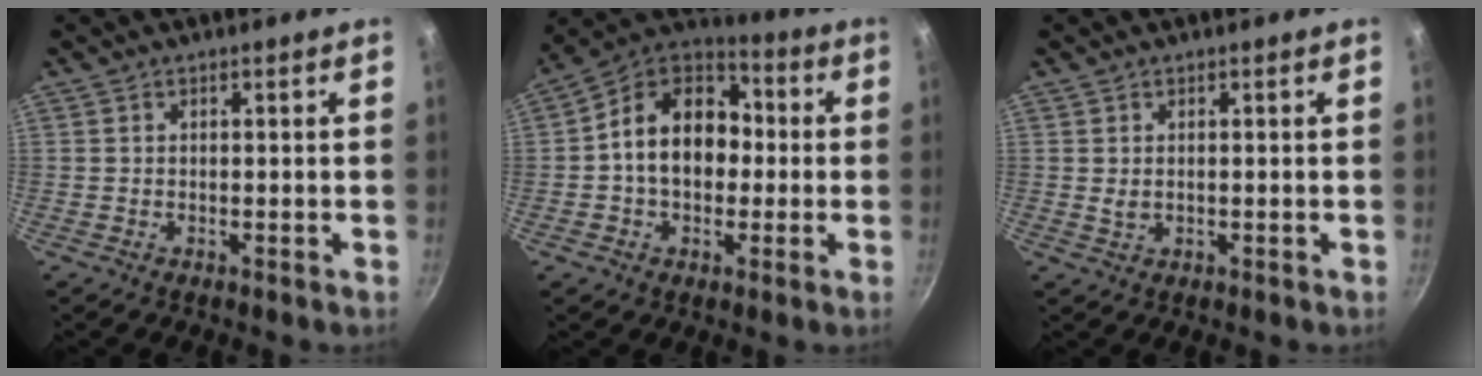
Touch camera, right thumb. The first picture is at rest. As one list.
[{"total": 15.8, "force": [-0.1, 11.6, 10.7], "torque": [-0.133, 0.042, -0.022]}, {"total": 1.5, "force": [0.2, 0.9, 1.2], "torque": [-0.021, 0.000, 0.006]}]